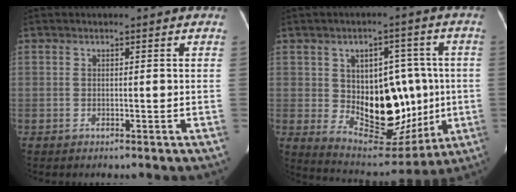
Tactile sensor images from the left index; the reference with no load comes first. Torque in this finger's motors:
{"motor_torque": [0.91, -0.64, 0.48, 0.11]}